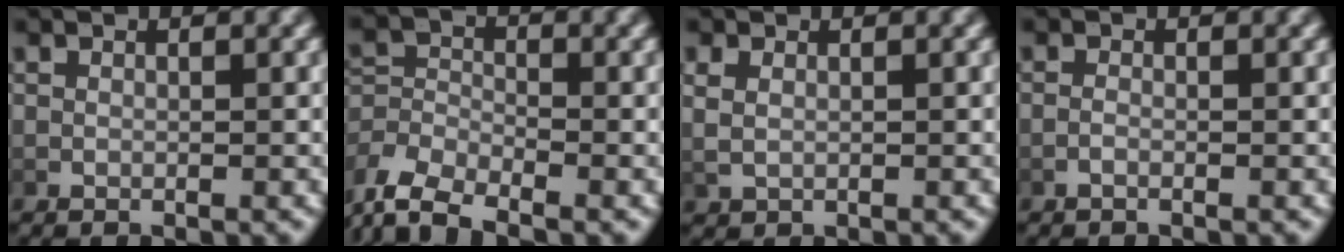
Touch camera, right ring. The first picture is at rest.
{"total": 5.8, "force": [-3.3, 4.2, 2.5], "torque": [-0.075, -0.036, -0.046]}
{"total": 1.8, "force": [0.7, 1.3, 1.1], "torque": [-0.027, -0.001, 0.021]}
{"total": 0.7, "force": [-0.5, 0.0, 0.4], "torque": [-0.015, -0.006, -0.010]}